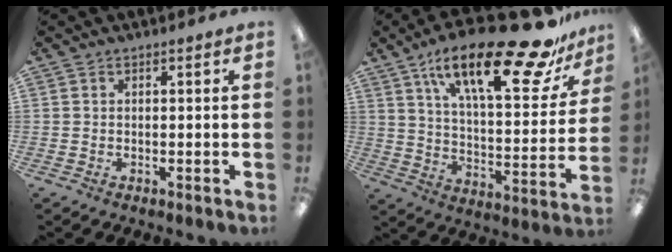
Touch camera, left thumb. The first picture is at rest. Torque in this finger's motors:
{"motor_torque": [0.43, 0.47, 1.63, -1.15, 0.40]}